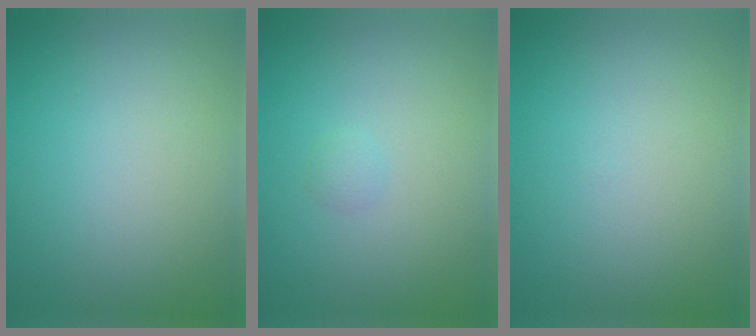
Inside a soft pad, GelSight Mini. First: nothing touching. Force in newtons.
{"total": 0.7, "press": 0.7, "slide": 0.0}
{"total": 0.0}